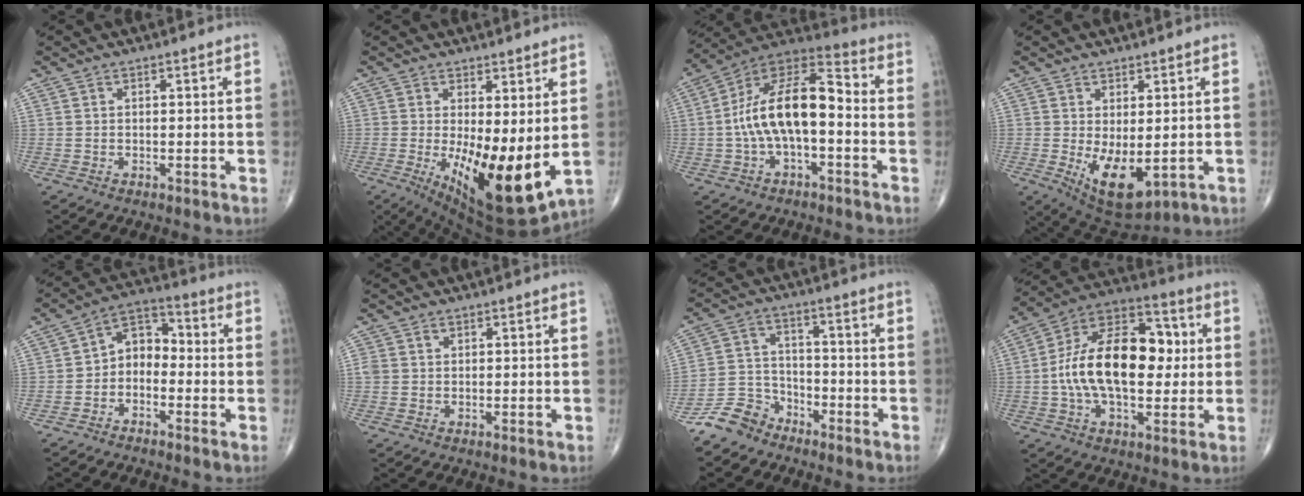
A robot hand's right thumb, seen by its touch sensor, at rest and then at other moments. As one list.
[{"total": 15.4, "force": [-1.0, 5.5, 14.3], "torque": [-0.225, -0.039, 0.006]}, {"total": 15.8, "force": [-1.7, 7.2, 14.0], "torque": [-0.252, 0.054, -0.041]}, {"total": 9.7, "force": [-1.3, 4.5, 8.5], "torque": [-0.131, -0.019, 0.001]}, {"total": 6.6, "force": [-1.8, 4.9, 4.1], "torque": [-0.044, 0.037, -0.052]}, {"total": 2.0, "force": [0.6, 1.8, 0.7], "torque": [-0.008, 0.003, 0.013]}, {"total": 7.4, "force": [-6.0, 4.3, 1.1], "torque": [-0.007, 0.044, -0.127]}, {"total": 21.0, "force": [0.6, 11.8, 17.4], "torque": [-0.278, 0.030, 0.005]}]